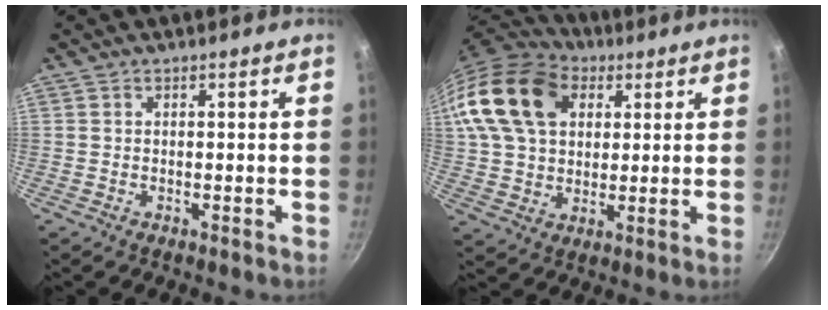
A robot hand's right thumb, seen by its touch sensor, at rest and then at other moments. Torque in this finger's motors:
{"motor_torque": [1.58, 3.39, 0.82, -0.57, 0.20]}